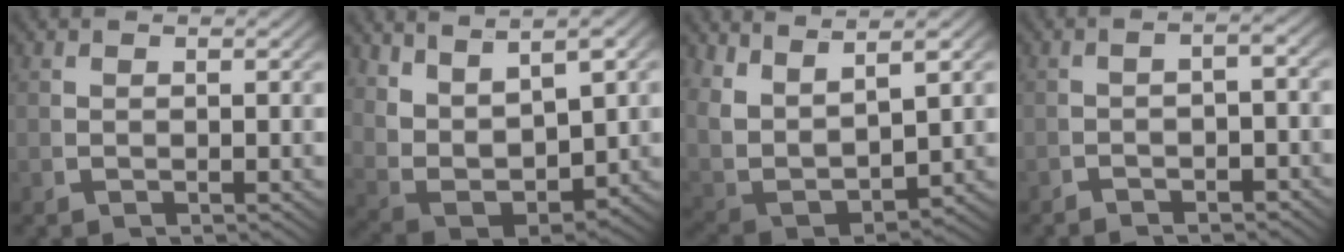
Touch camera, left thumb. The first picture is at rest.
{"total": 11.0, "force": [2.2, 7.8, 7.5], "torque": [-0.177, -0.030, 0.049]}
{"total": 10.0, "force": [2.3, 7.1, 6.6], "torque": [-0.176, -0.036, 0.058]}
{"total": 2.3, "force": [-1.8, 0.5, 1.4], "torque": [-0.020, 0.000, -0.031]}